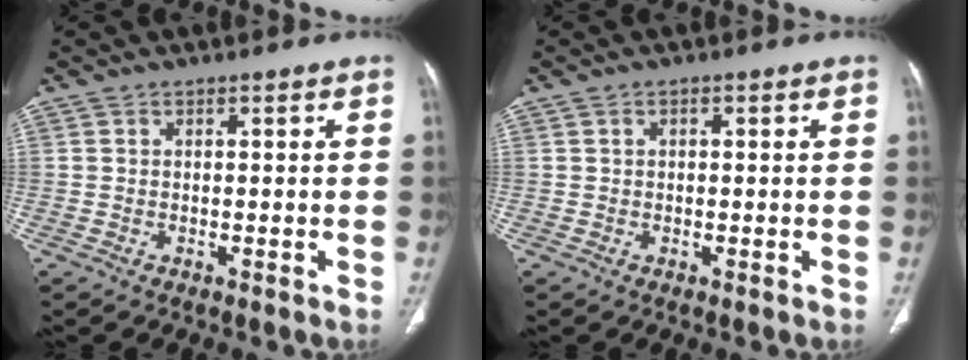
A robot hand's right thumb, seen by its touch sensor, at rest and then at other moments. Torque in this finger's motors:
{"motor_torque": [-0.11, -0.10, -0.18, 0.16, 0.06]}